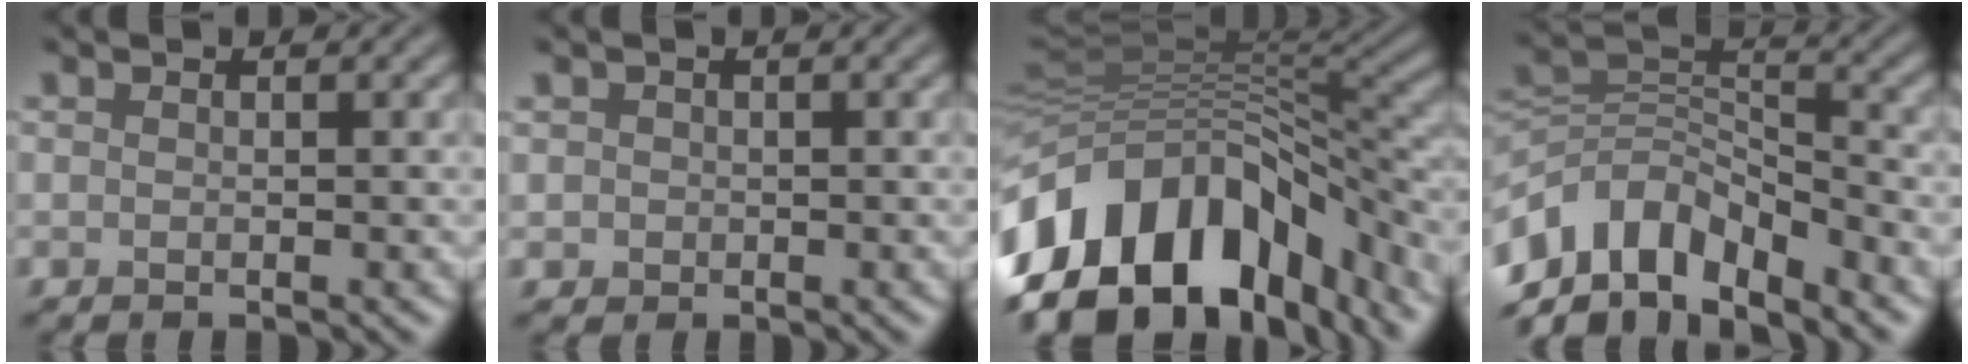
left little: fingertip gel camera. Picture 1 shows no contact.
{"total": 1.0, "force": [0.1, 1.0, 0.0], "torque": [0.010, -0.001, 0.002]}
{"total": 15.4, "force": [-8.4, 9.0, 9.2], "torque": [-0.191, 0.004, -0.133]}
{"total": 9.8, "force": [-6.3, 5.1, 5.5], "torque": [-0.092, 0.003, -0.125]}